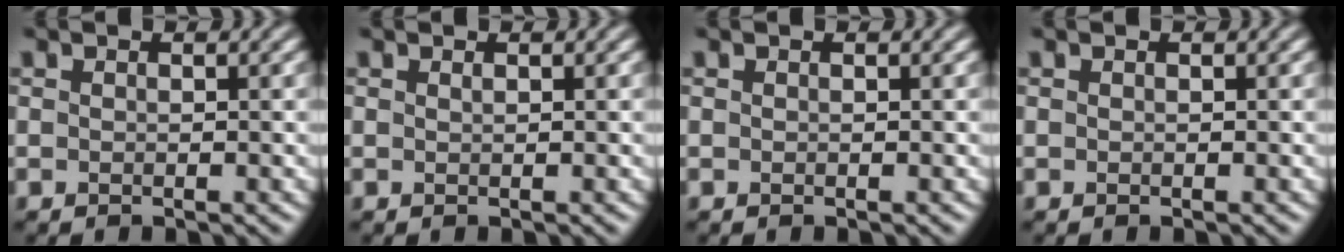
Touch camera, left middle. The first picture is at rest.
{"total": 0.0}
{"total": 0.0}
{"total": 0.0}